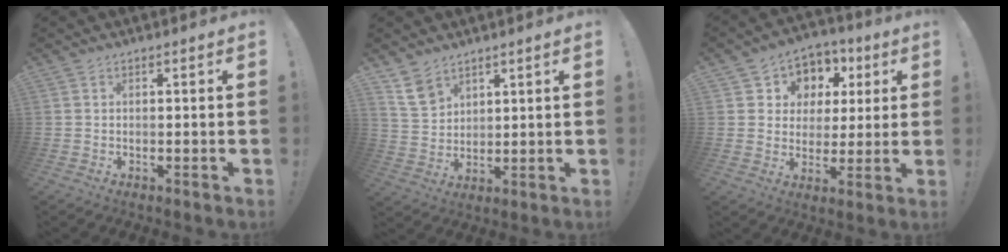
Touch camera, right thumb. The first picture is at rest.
{"total": 8.5, "force": [6.0, 5.4, 2.5], "torque": [-0.043, -0.035, 0.121]}
{"total": 8.5, "force": [2.0, 8.0, 2.2], "torque": [-0.033, -0.014, 0.043]}